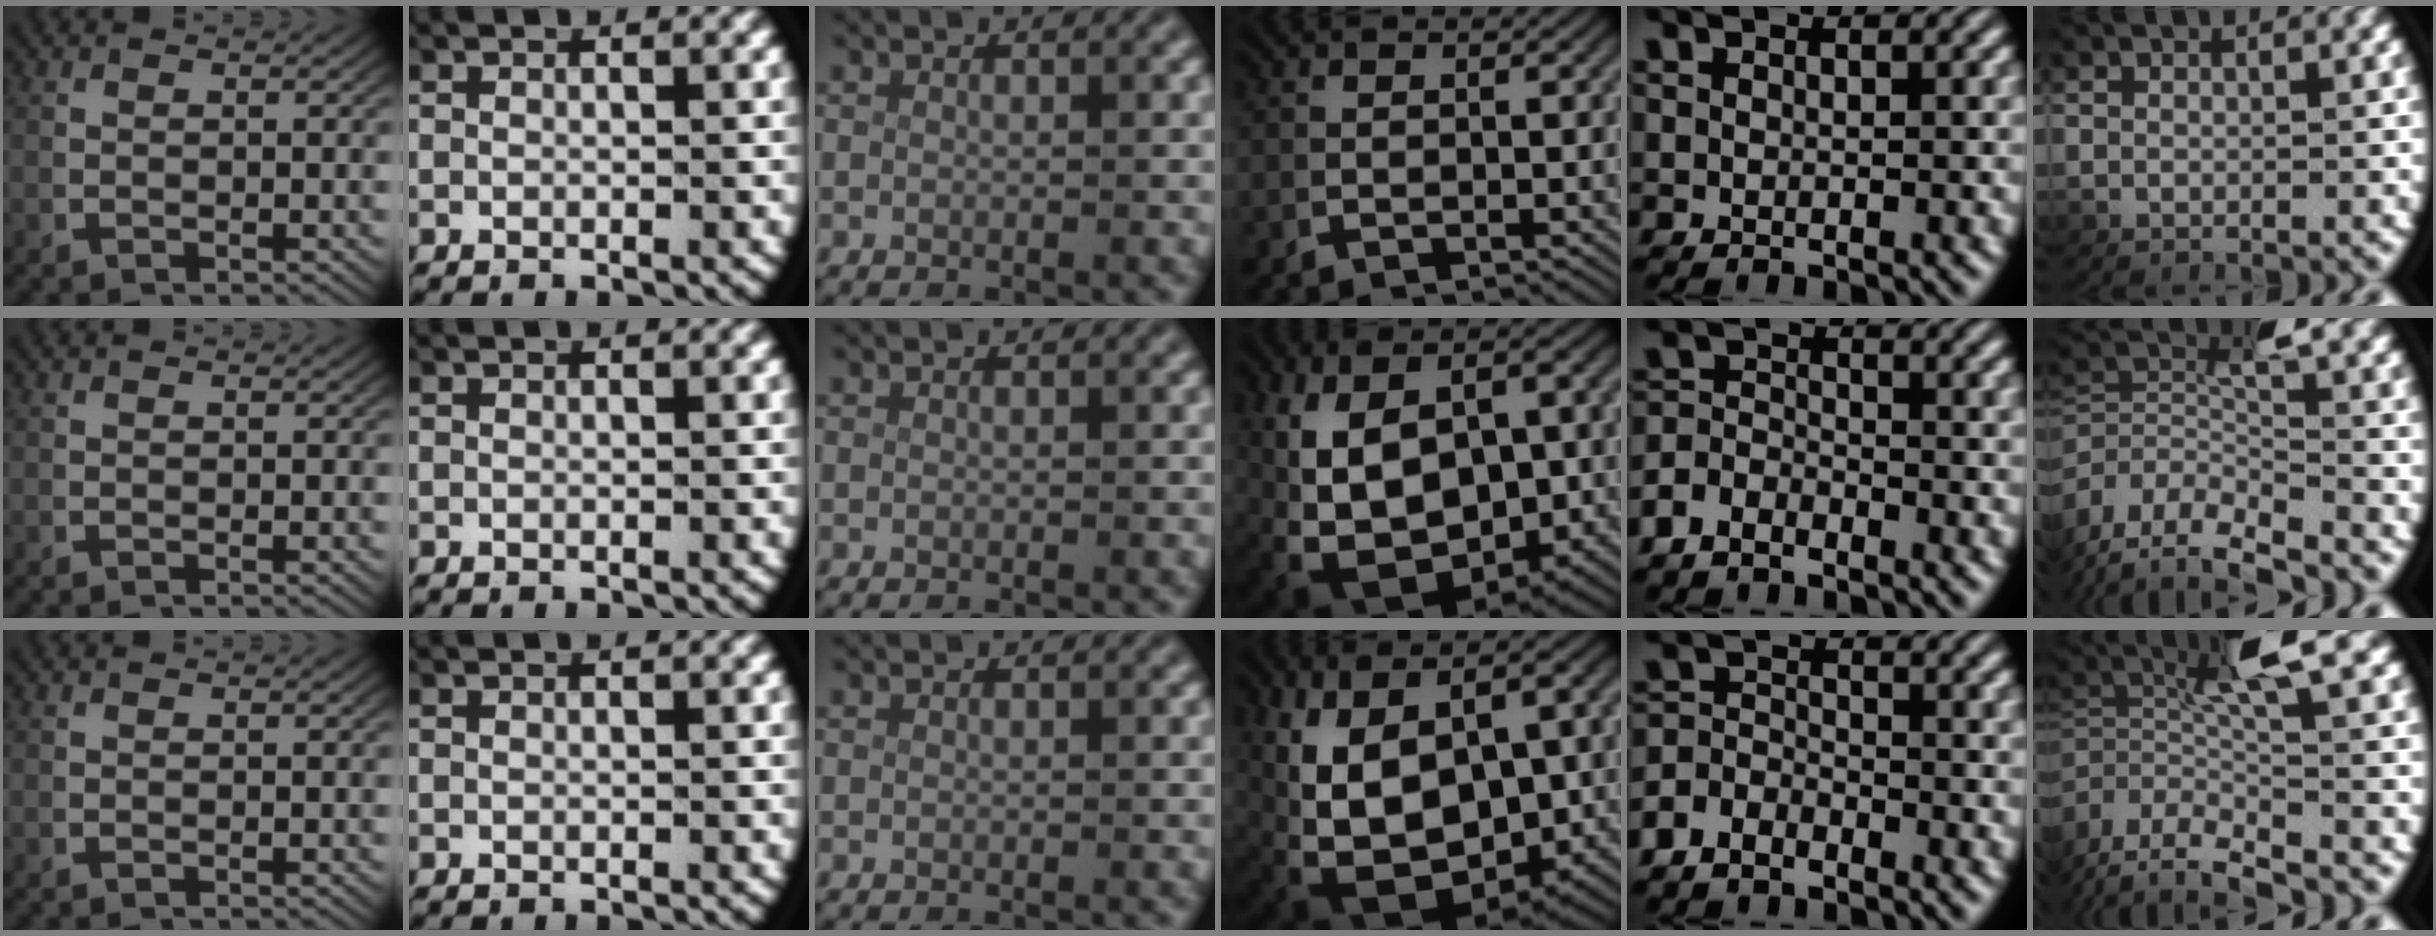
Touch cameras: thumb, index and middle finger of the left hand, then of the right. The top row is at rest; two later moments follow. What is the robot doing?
{"motion": "lift_and_place", "object": "coat"}